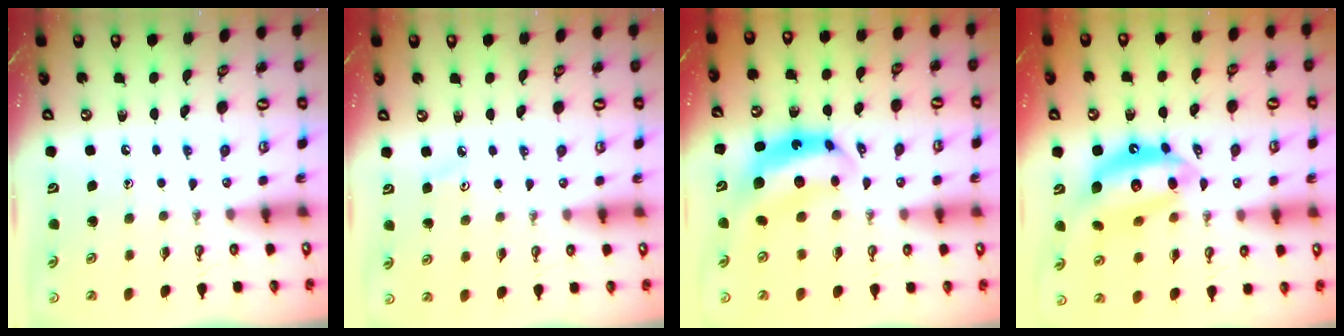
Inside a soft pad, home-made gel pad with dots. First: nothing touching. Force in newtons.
{"total": 2.8, "press": 2.8, "slide": 0.4}
{"total": 8.1, "press": 8.0, "slide": 1.0}
{"total": 14.6, "press": 14.6, "slide": 1.2}